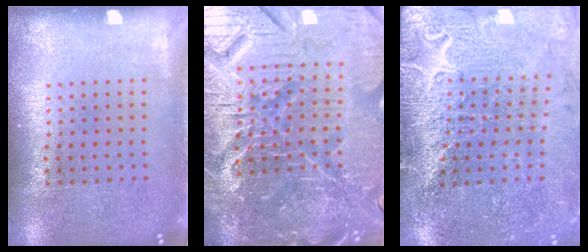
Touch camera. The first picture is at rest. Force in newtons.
{"total": 7.3, "press": 6.5, "slide": 3.4}
{"total": 3.1, "press": 3.1, "slide": 0.4}